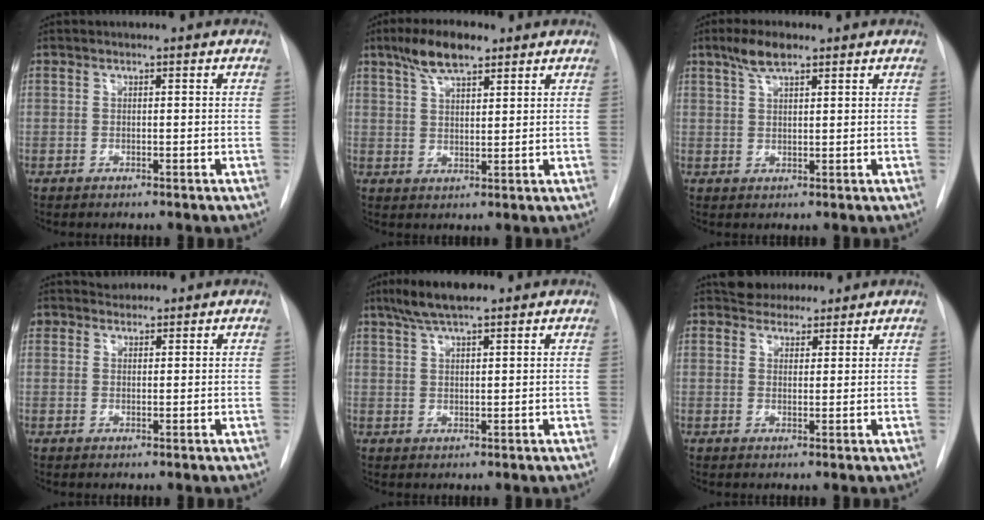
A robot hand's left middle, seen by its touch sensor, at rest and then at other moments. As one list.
[{"total": 7.0, "force": [4.8, 2.2, 4.6], "torque": [-0.090, 0.014, 0.087]}, {"total": 4.1, "force": [2.8, 1.1, 2.7], "torque": [-0.058, 0.010, 0.055]}, {"total": 1.8, "force": [1.5, 0.9, -0.4], "torque": [0.009, 0.009, 0.023]}, {"total": 6.1, "force": [4.7, 0.9, 3.9], "torque": [-0.078, 0.016, 0.083]}, {"total": 4.3, "force": [3.7, 1.9, 0.7], "torque": [-0.003, 0.014, 0.059]}]